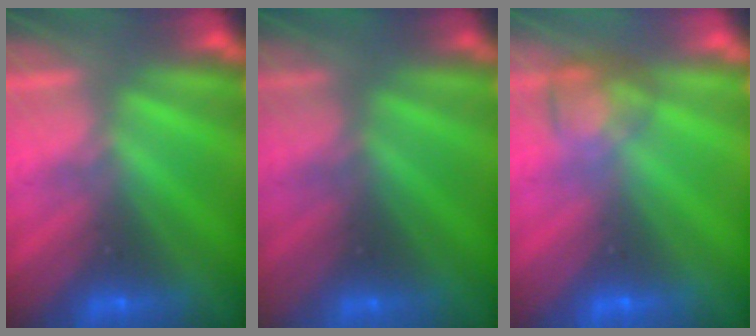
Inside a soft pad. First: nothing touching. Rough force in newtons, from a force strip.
{"total": 2.9}
{"total": 3.8}